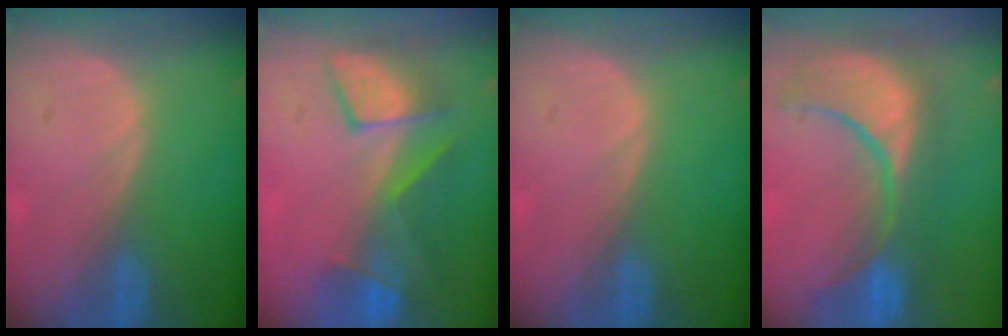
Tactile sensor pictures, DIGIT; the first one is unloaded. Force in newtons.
{"total": 8.0, "press": 7.9, "slide": 1.7}
{"total": 0.0}
{"total": 12.1, "press": 11.0, "slide": 5.1}